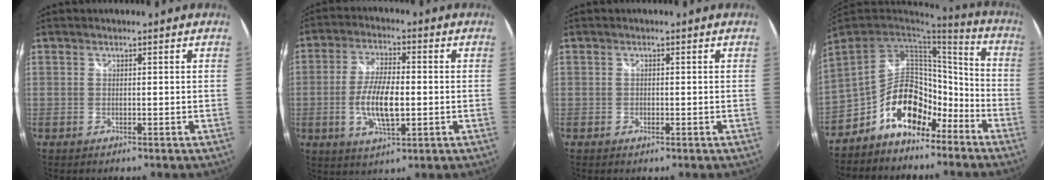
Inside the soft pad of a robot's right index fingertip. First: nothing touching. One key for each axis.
{"total": 9.7, "fx": -1.7, "fy": 3.6, "fz": 8.9, "tx": -0.177, "ty": -0.004, "tz": -0.030}
{"total": 0.7, "fx": -0.4, "fy": 0.5, "fz": 0.4, "tx": -0.005, "ty": -0.002, "tz": -0.007}
{"total": 16.1, "fx": -9.9, "fy": 9.2, "fz": 8.7, "tx": -0.165, "ty": 0.044, "tz": -0.154}